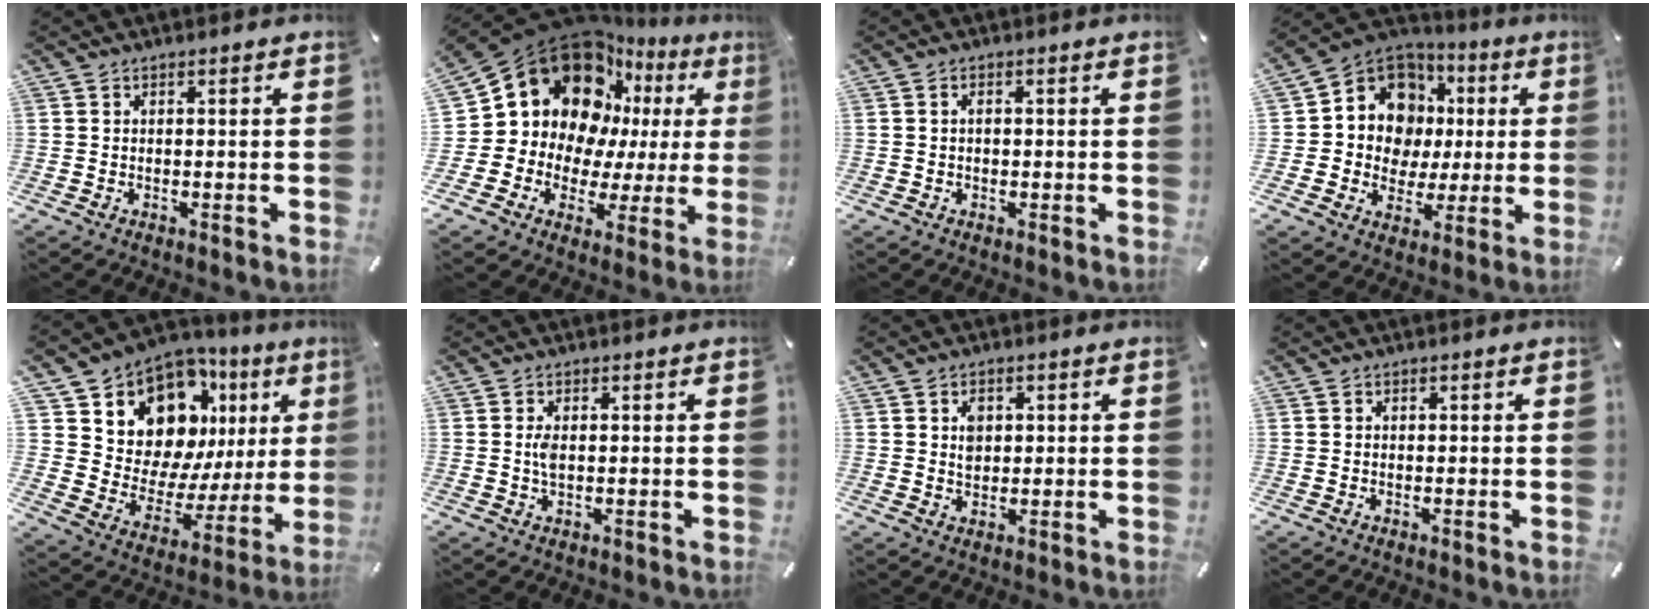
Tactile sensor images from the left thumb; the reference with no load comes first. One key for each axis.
{"total": 17.7, "fx": 7.2, "fy": 14.2, "fz": 7.6, "tx": -0.124, "ty": -0.068, "tz": 0.144}
{"total": 1.1, "fx": 0.0, "fy": 0.7, "fz": 0.9, "tx": -0.019, "ty": 0.003, "tz": -0.002}
{"total": 12.3, "fx": 2.5, "fy": 11.4, "fz": 3.8, "tx": -0.083, "ty": -0.027, "tz": 0.056}
{"total": 13.6, "fx": 8.9, "fy": 9.1, "fz": 4.9, "tx": -0.088, "ty": -0.086, "tz": 0.161}
{"total": 2.5, "fx": 0.3, "fy": 1.1, "fz": 2.3, "tx": -0.061, "ty": -0.003, "tz": -0.002}
{"total": 3.2, "fx": 0.7, "fy": 2.6, "fz": 1.7, "tx": -0.022, "ty": 0.001, "tz": 0.008}
{"total": 0.0}